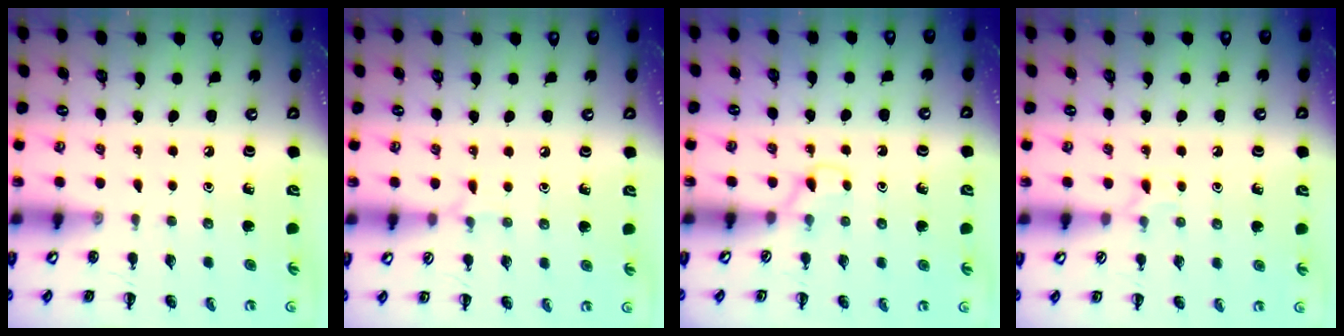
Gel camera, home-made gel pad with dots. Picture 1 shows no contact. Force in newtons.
{"total": 4.1, "press": 3.8, "slide": 1.6}
{"total": 2.8, "press": 2.5, "slide": 1.1}
{"total": 5.0, "press": 4.8, "slide": 1.6}